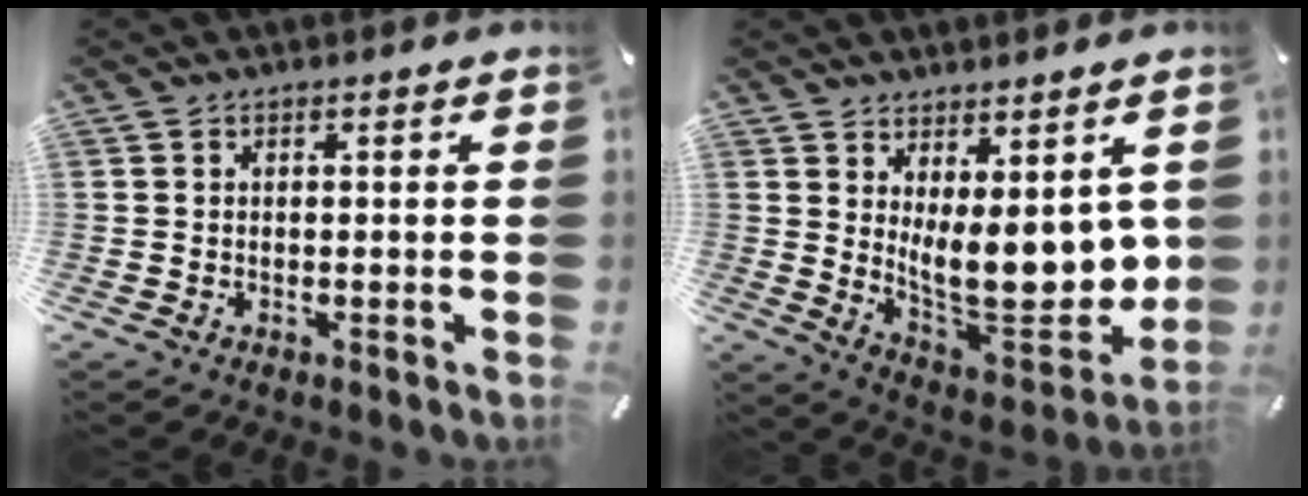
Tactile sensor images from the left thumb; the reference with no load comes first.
{"total": 14.7, "force": [3.3, 6.9, 12.5], "torque": [-0.190, -0.055, 0.070]}